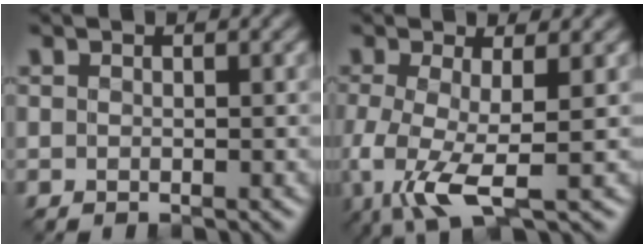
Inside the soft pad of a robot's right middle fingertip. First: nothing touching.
{"total": 6.0, "force": [-2.0, 1.7, 5.4], "torque": [-0.130, -0.019, -0.041]}